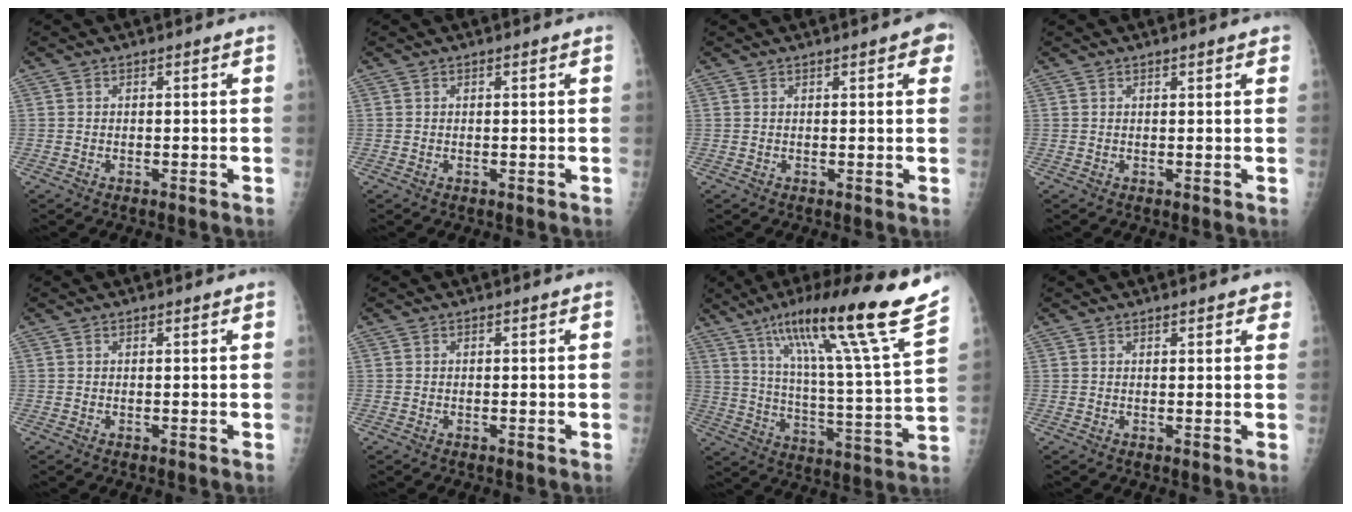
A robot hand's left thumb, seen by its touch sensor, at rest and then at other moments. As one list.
[{"total": 0.0}, {"total": 3.5, "force": [1.7, 1.0, 2.8], "torque": [-0.022, 0.000, 0.016]}, {"total": 1.5, "force": [1.1, 0.4, 0.9], "torque": [-0.009, -0.001, 0.013]}, {"total": 0.0}, {"total": 0.0}, {"total": 24.6, "force": [16.7, 0.7, 18.1], "torque": [-0.267, -0.066, 0.262]}, {"total": 2.7, "force": [2.0, 1.1, 1.6], "torque": [-0.001, -0.003, 0.020]}]